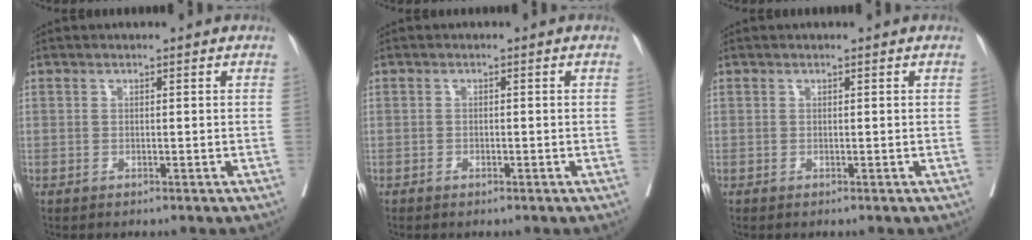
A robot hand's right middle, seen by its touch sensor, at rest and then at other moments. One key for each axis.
{"total": 0.6, "fx": -0.4, "fy": 0.3, "fz": 0.3, "tx": -0.006, "ty": 0.002, "tz": -0.006}
{"total": 0.0}